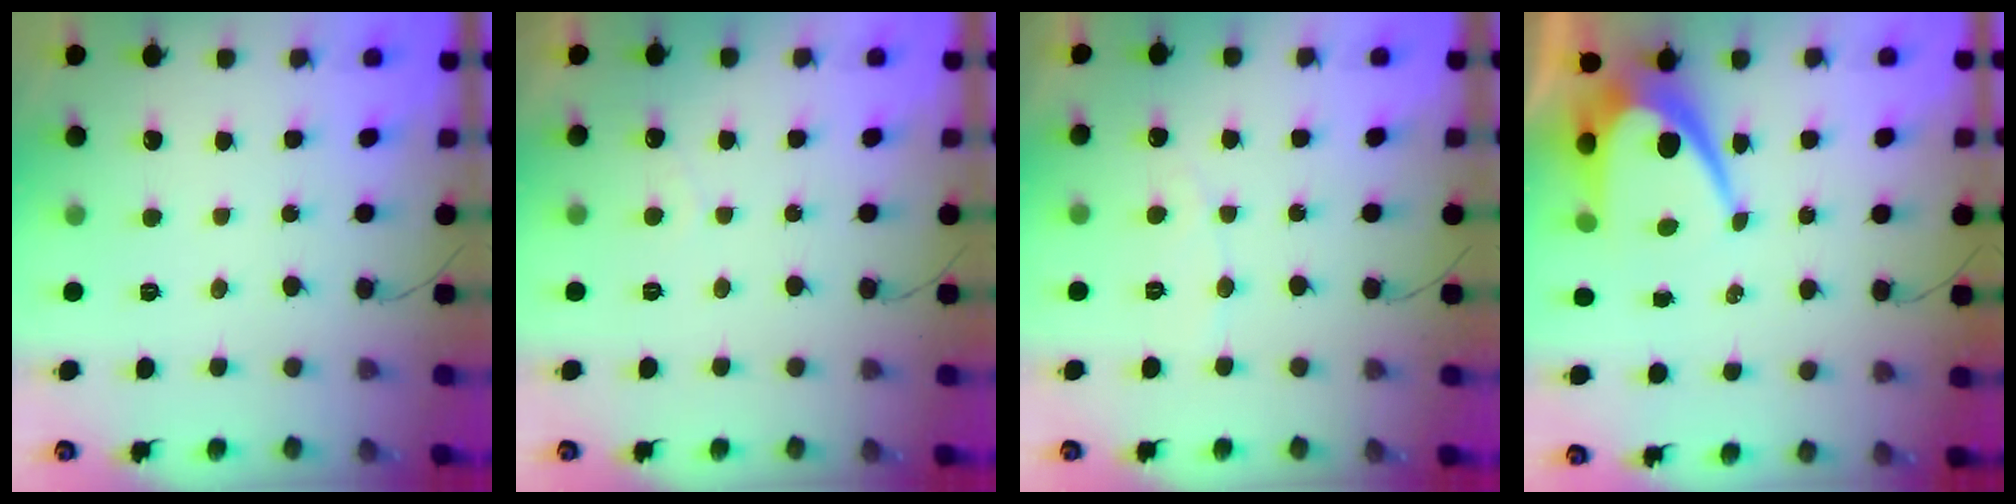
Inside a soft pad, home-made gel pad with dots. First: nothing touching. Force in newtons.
{"total": 2.2, "press": 2.2, "slide": 0.1}
{"total": 3.7, "press": 3.6, "slide": 0.2}
{"total": 9.4, "press": 9.4, "slide": 0.5}